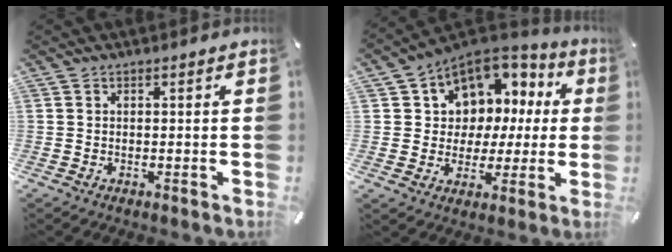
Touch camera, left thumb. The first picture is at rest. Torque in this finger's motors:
{"motor_torque": [1.77, 3.24, 1.00, 0.75, 0.06]}